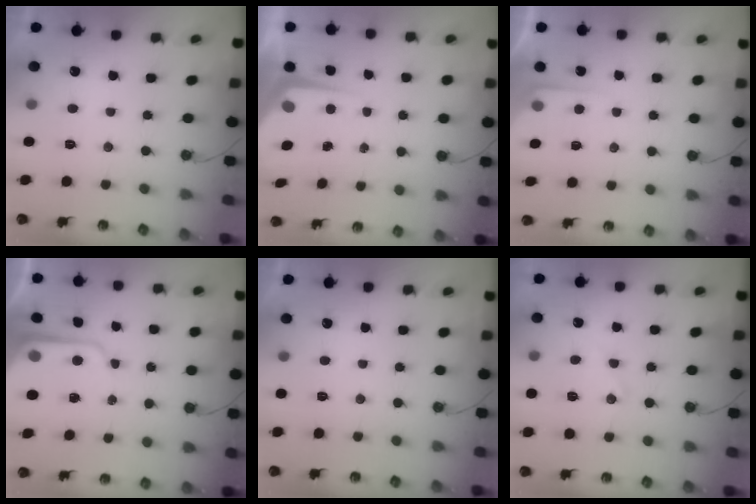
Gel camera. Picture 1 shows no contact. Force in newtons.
{"total": 4.7, "press": 4.7, "slide": 0.5}
{"total": 3.8, "press": 3.7, "slide": 0.6}
{"total": 9.3, "press": 9.2, "slide": 0.6}
{"total": 0.0}
{"total": 8.4, "press": 8.4, "slide": 0.6}